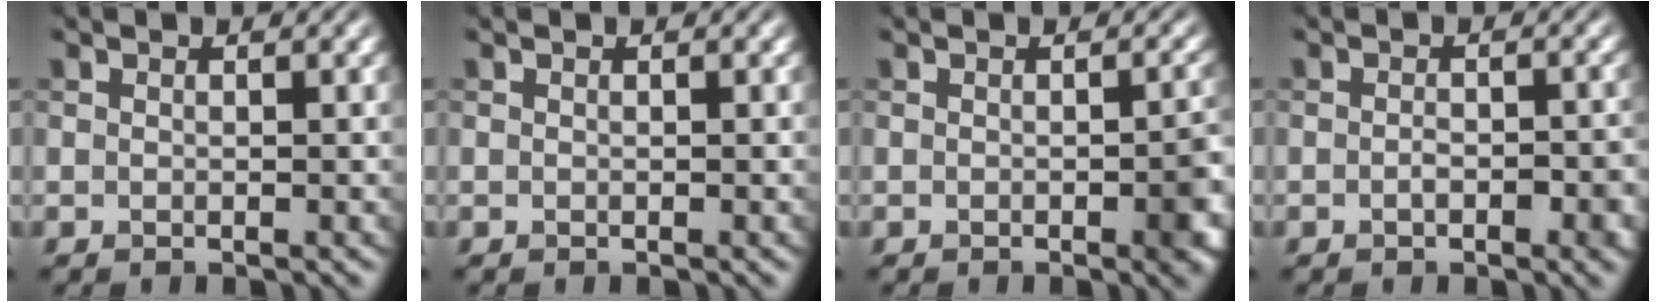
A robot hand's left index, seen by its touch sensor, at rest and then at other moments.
{"total": 0.0}
{"total": 2.6, "force": [-1.0, 0.7, 2.3], "torque": [-0.030, -0.004, -0.011]}
{"total": 2.5, "force": [-1.0, 1.1, 2.0], "torque": [-0.035, -0.002, -0.011]}